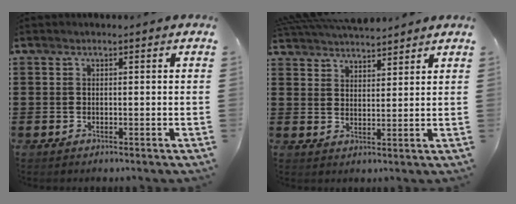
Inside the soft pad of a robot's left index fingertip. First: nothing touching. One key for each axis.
{"total": 4.6, "fx": 4.6, "fy": 0.3, "fz": 0.1, "tx": -0.019, "ty": -0.017, "tz": 0.085}